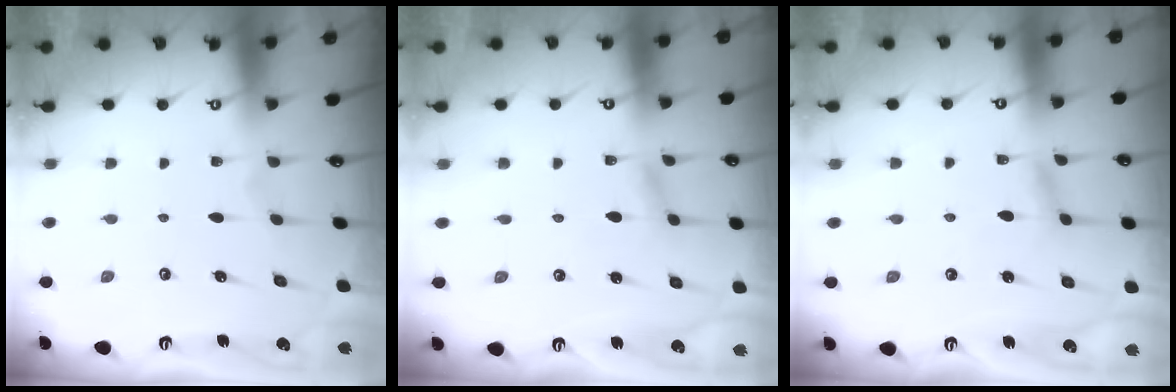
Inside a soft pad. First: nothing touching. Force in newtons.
{"total": 2.1, "press": 2.1, "slide": 0.1}
{"total": 2.9, "press": 2.9, "slide": 0.3}